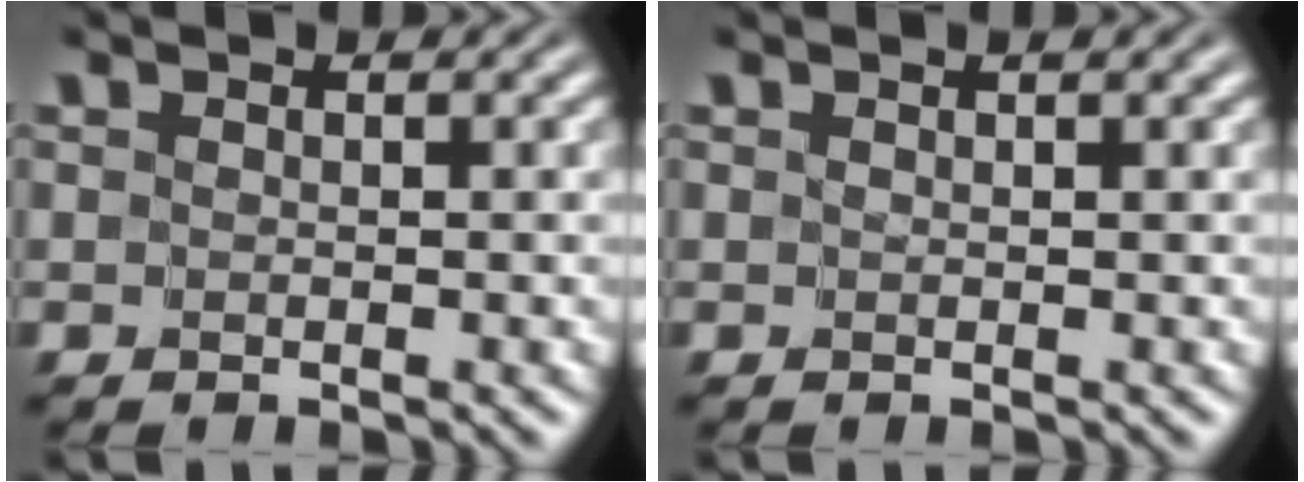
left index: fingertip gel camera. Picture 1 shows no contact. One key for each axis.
{"total": 1.3, "fx": 0.9, "fy": 0.3, "fz": 0.9, "tx": -0.010, "ty": -0.001, "tz": 0.009}